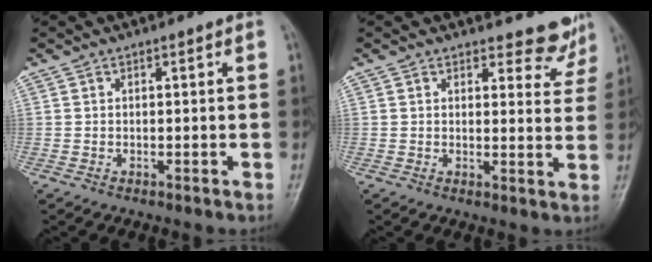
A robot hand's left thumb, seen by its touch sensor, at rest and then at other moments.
{"total": 5.7, "force": [5.2, 2.1, 0.5], "torque": [0.024, -0.042, 0.050]}